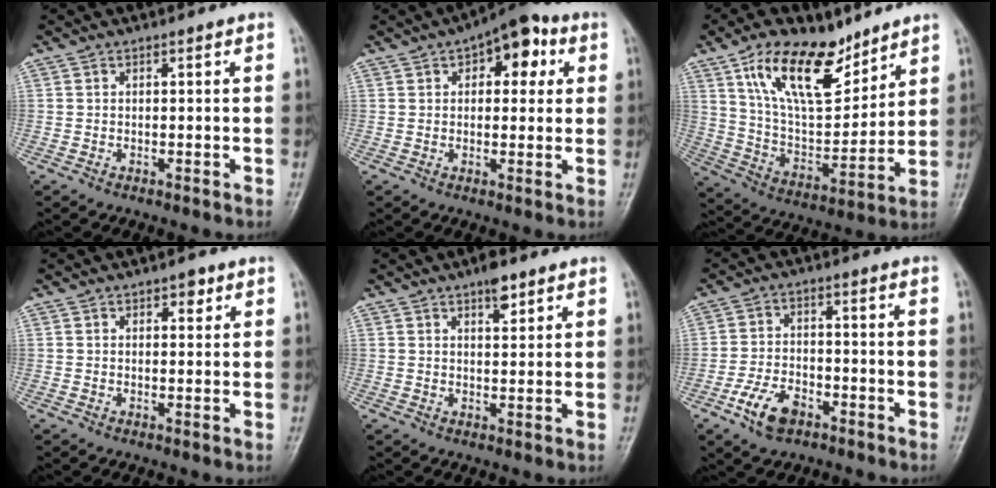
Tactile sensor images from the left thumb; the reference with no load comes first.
{"total": 10.4, "force": [4.0, 5.6, 7.8], "torque": [-0.064, 0.010, 0.044]}
{"total": 18.0, "force": [11.1, 8.5, 11.4], "torque": [-0.154, -0.059, 0.207]}
{"total": 2.6, "force": [1.5, 1.5, 1.6], "torque": [-0.007, -0.005, 0.019]}
{"total": 4.0, "force": [2.7, 1.5, 2.6], "torque": [-0.028, -0.013, 0.040]}
{"total": 7.2, "force": [-3.9, 4.2, 4.4], "torque": [-0.077, 0.017, -0.072]}